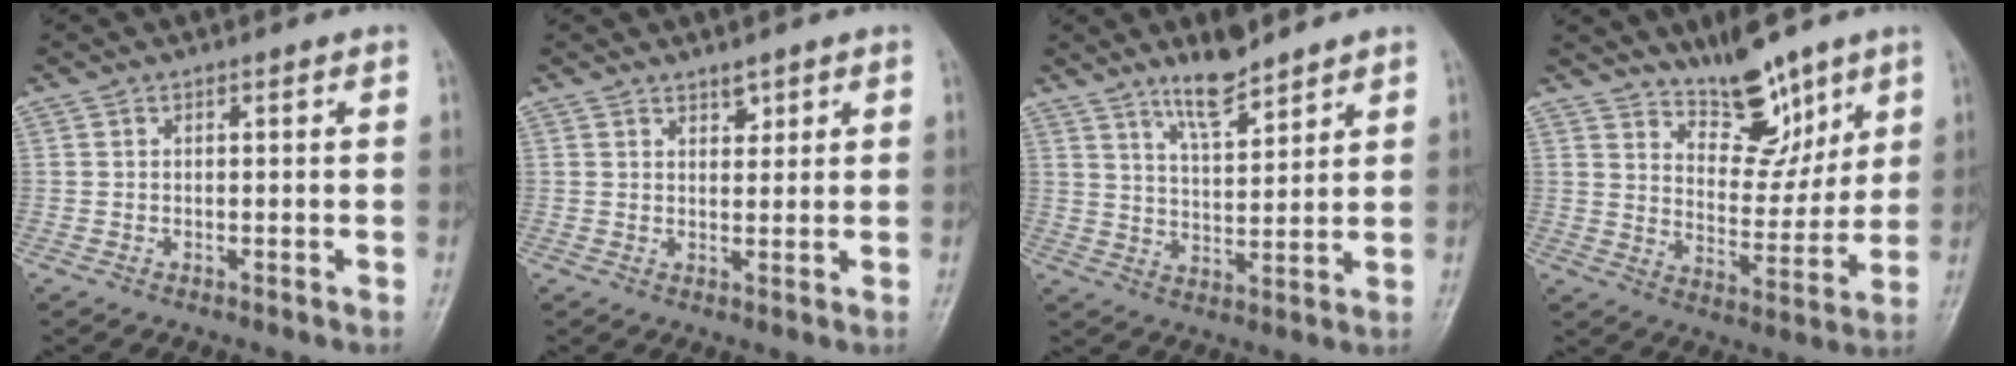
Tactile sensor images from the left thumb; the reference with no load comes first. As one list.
[{"total": 2.2, "force": [1.7, 1.1, 1.0], "torque": [-0.003, -0.012, 0.027]}, {"total": 7.6, "force": [6.1, 1.9, 4.3], "torque": [-0.062, -0.047, 0.109]}, {"total": 11.8, "force": [8.6, 5.2, 6.2], "torque": [-0.057, -0.067, 0.149]}]